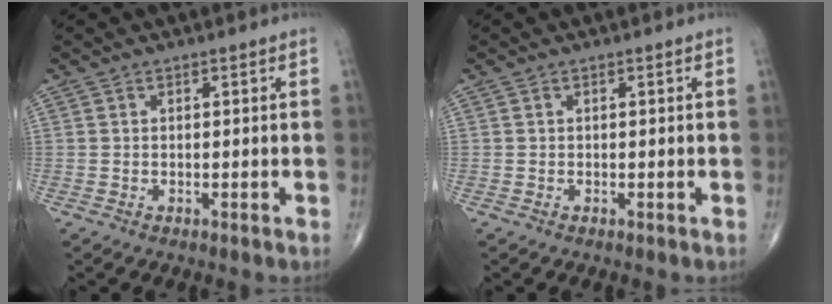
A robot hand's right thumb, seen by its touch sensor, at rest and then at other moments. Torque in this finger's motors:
{"motor_torque": [0.24, 0.18, 0.14, 0.07, -0.01]}